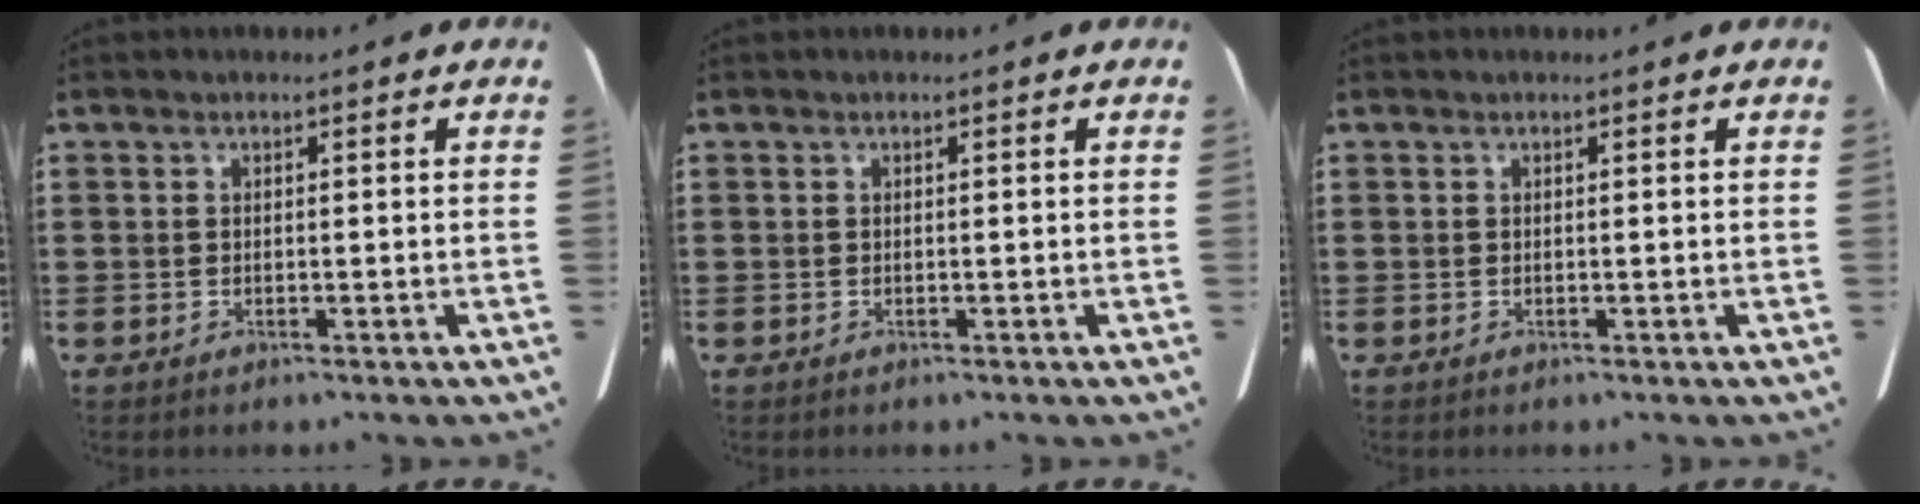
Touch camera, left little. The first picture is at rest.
{"total": 0.0}
{"total": 0.0}